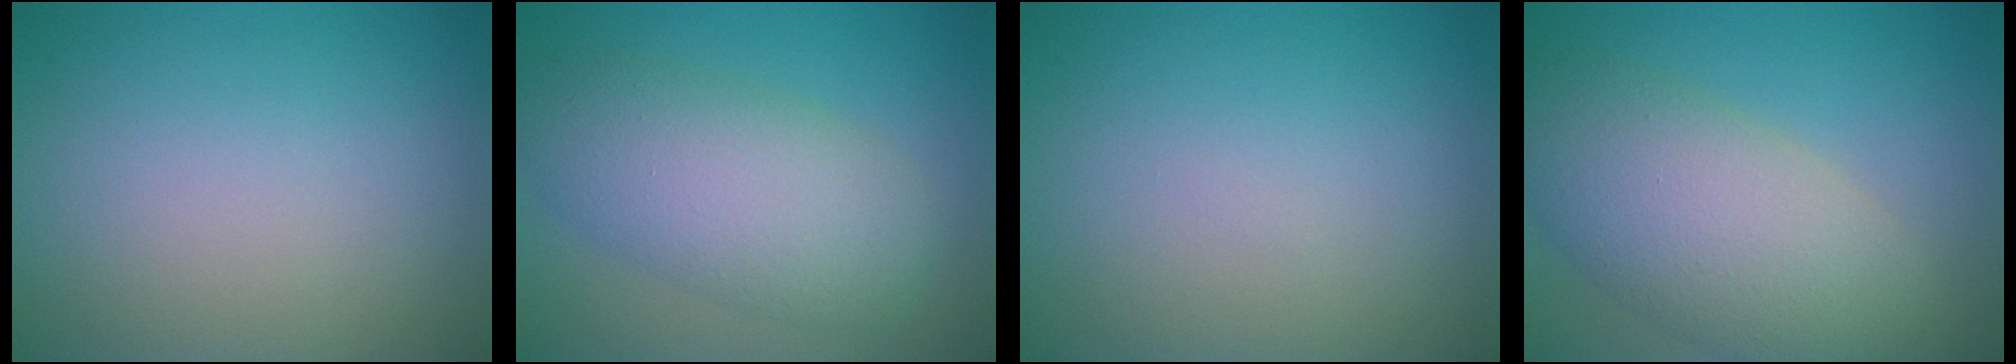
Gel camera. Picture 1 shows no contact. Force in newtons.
{"total": 6.9, "press": 6.9, "slide": 0.2}
{"total": 0.0}
{"total": 8.5, "press": 8.5, "slide": 0.5}